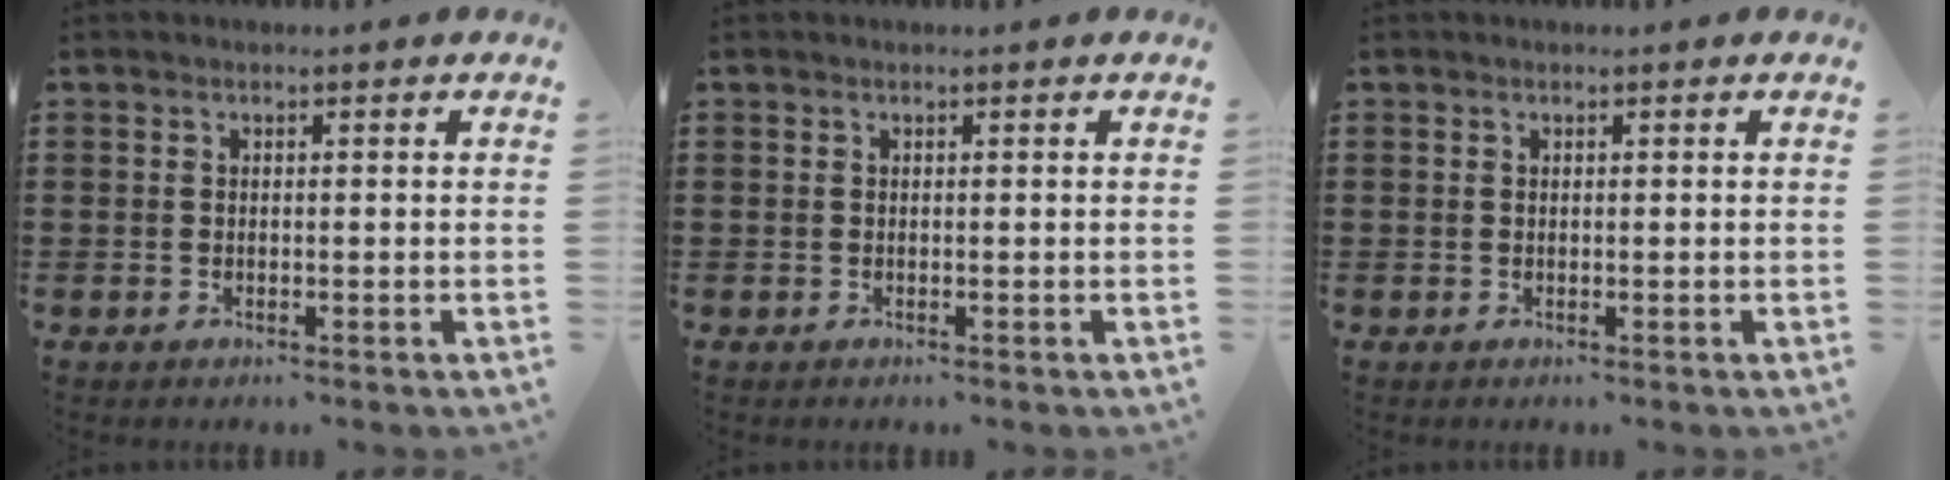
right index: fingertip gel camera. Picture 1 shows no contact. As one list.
[{"total": 0.0}, {"total": 0.0}]